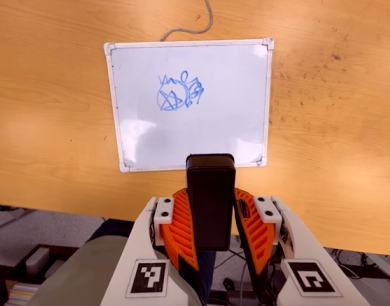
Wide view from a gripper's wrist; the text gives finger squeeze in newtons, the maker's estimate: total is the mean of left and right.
{"total": 9.1, "left": 8.0, "right": 10.1}